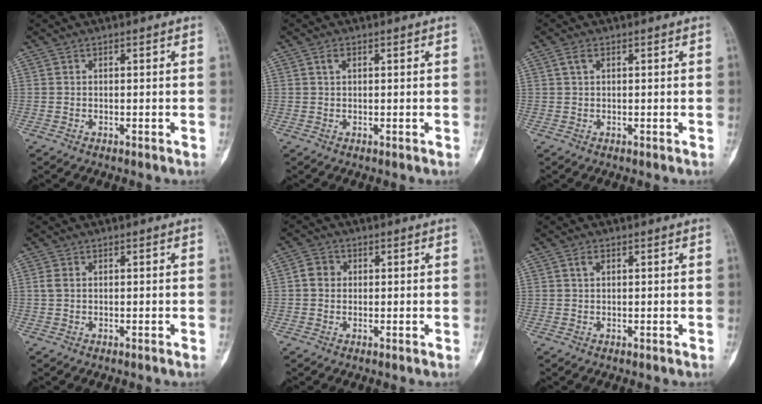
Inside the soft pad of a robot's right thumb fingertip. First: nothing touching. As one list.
[{"total": 1.3, "force": [0.5, 0.8, 1.0], "torque": [-0.021, 0.005, 0.011]}, {"total": 1.6, "force": [0.6, 0.8, 1.2], "torque": [-0.030, 0.007, 0.014]}, {"total": 1.2, "force": [0.1, 0.6, 1.0], "torque": [-0.030, 0.002, 0.003]}, {"total": 3.0, "force": [0.2, 2.6, 1.3], "torque": [-0.014, 0.007, -0.002]}, {"total": 1.3, "force": [0.5, 0.8, 1.0], "torque": [-0.021, 0.005, 0.011]}]